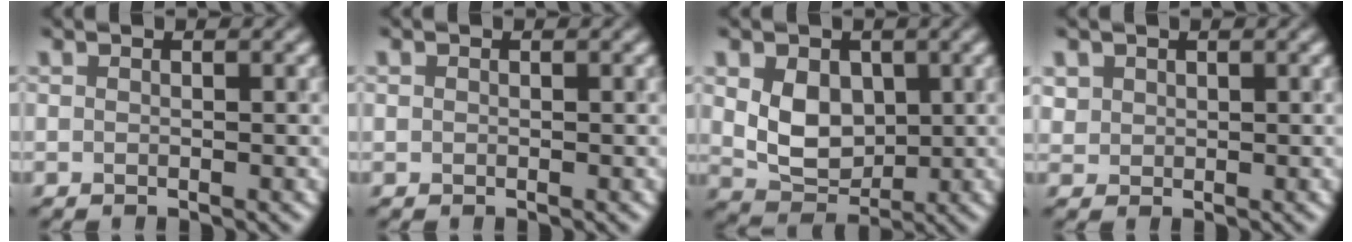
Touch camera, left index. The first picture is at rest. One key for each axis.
{"total": 1.1, "fx": -0.3, "fy": -0.6, "fz": -0.9, "tx": -0.004, "ty": 0.001, "tz": 0.014}
{"total": 3.1, "fx": 0.3, "fy": 2.5, "fz": 1.9, "tx": -0.059, "ty": -0.009, "tz": 0.034}
{"total": 1.1, "fx": 0.2, "fy": -0.1, "fz": -1.1, "tx": -0.001, "ty": 0.001, "tz": 0.033}